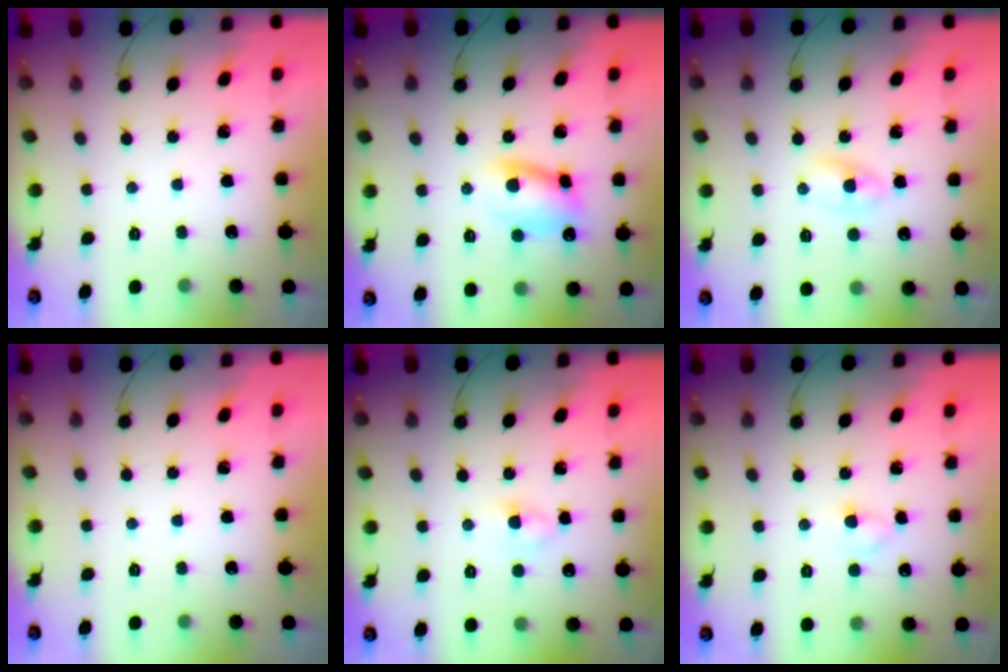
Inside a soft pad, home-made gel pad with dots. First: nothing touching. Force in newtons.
{"total": 10.0, "press": 9.9, "slide": 1.6}
{"total": 1.9, "press": 1.7, "slide": 0.8}
{"total": 0.0}
{"total": 3.7, "press": 3.5, "slide": 1.3}
{"total": 1.9, "press": 1.7, "slide": 0.8}